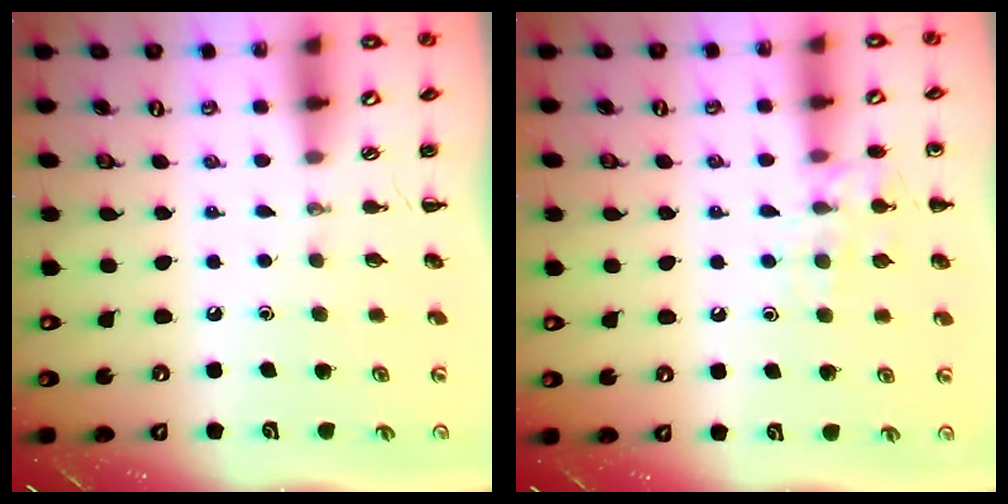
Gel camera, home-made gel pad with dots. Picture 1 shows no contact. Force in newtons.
{"total": 10.0, "press": 9.9, "slide": 1.0}